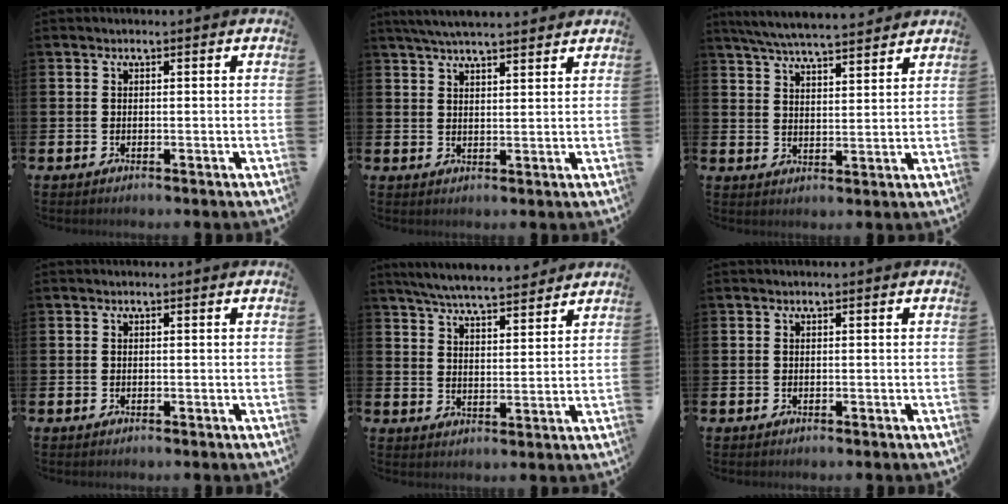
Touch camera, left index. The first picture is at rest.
{"total": 4.6, "force": [4.3, 0.5, 1.5], "torque": [-0.040, -0.008, 0.080]}
{"total": 6.0, "force": [5.8, 0.2, 1.3], "torque": [-0.052, -0.025, 0.106]}
{"total": 0.0}
{"total": 6.2, "force": [6.0, 0.4, 1.3], "torque": [-0.046, -0.031, 0.108]}
{"total": 0.0}